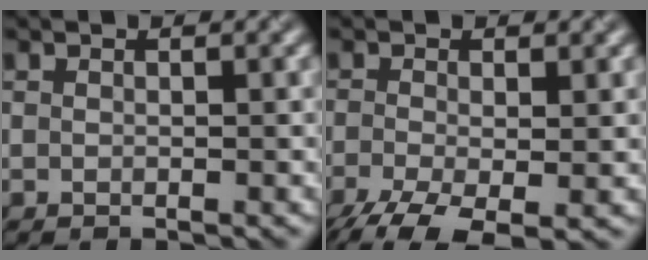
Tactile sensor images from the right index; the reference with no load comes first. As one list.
[{"total": 6.4, "force": [-3.4, 2.5, 4.8], "torque": [-0.106, -0.021, -0.062]}]